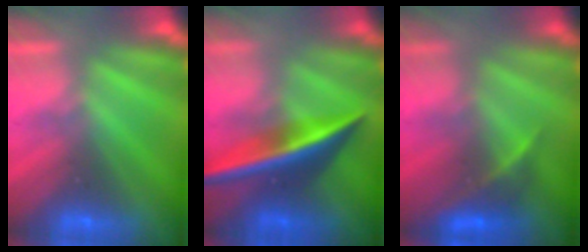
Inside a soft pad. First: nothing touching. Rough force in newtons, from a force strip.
{"total": 2.5}
{"total": 2.4}